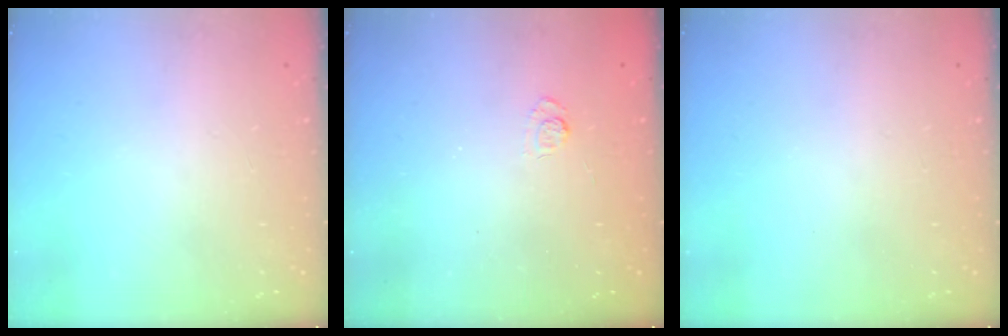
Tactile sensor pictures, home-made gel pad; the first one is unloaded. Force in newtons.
{"total": 3.0, "press": 2.6, "slide": 1.5}
{"total": 0.0}